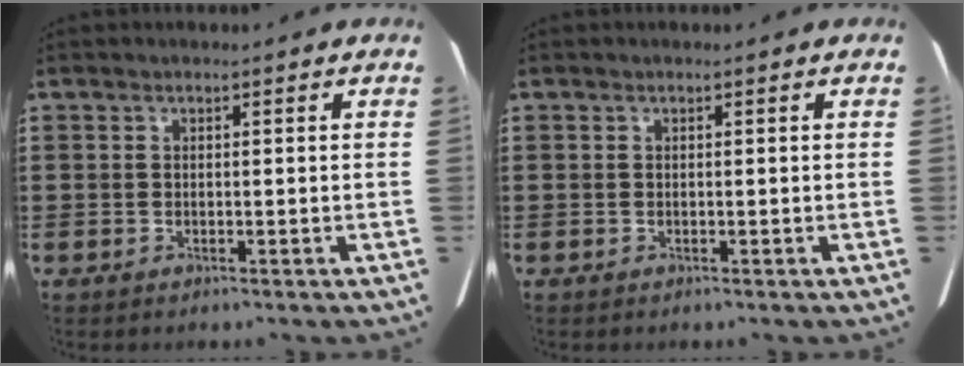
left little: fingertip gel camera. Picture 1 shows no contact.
{"total": 0.0}